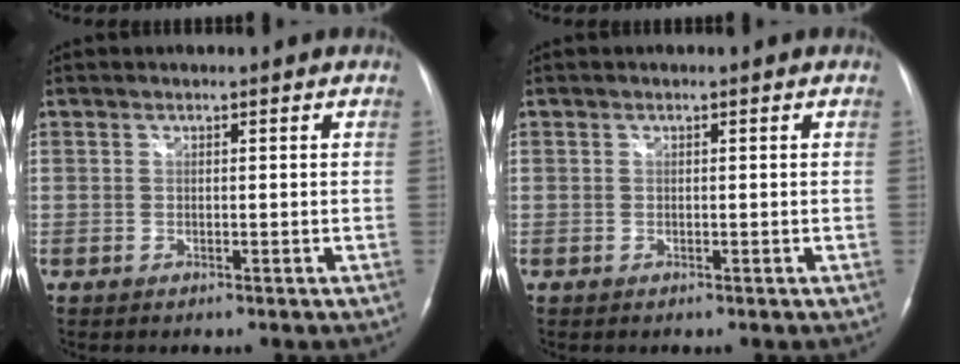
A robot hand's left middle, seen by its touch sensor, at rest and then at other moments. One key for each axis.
{"total": 0.0}